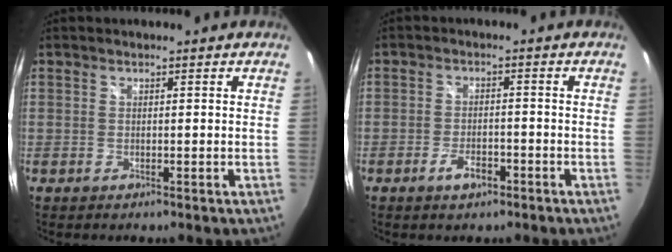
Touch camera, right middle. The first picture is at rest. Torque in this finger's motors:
{"motor_torque": [0.64, -0.51, 0.30, 0.06]}